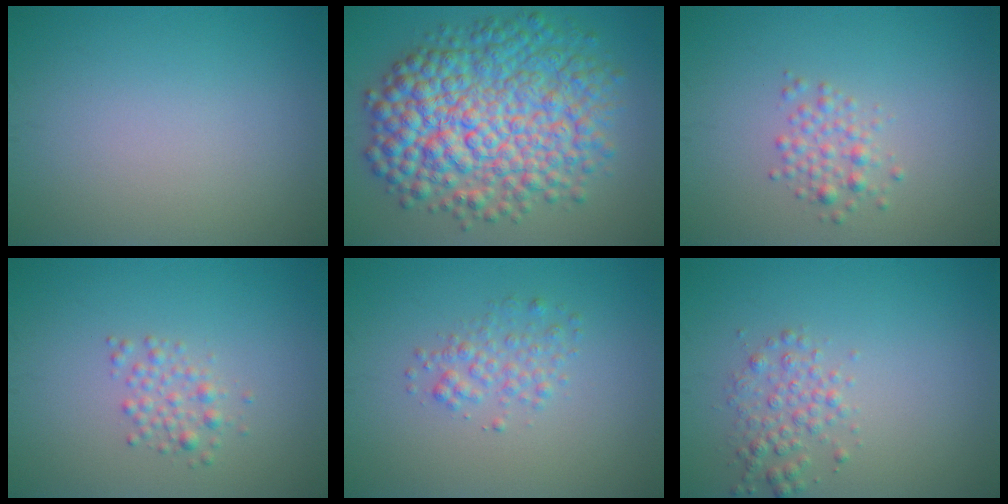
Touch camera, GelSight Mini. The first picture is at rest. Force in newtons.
{"total": 11.6, "press": 11.6, "slide": 0.0}
{"total": 1.9, "press": 1.9, "slide": 0.1}
{"total": 1.7, "press": 1.7, "slide": 0.0}
{"total": 2.0, "press": 2.0, "slide": 0.1}
{"total": 2.2, "press": 2.2, "slide": 0.0}